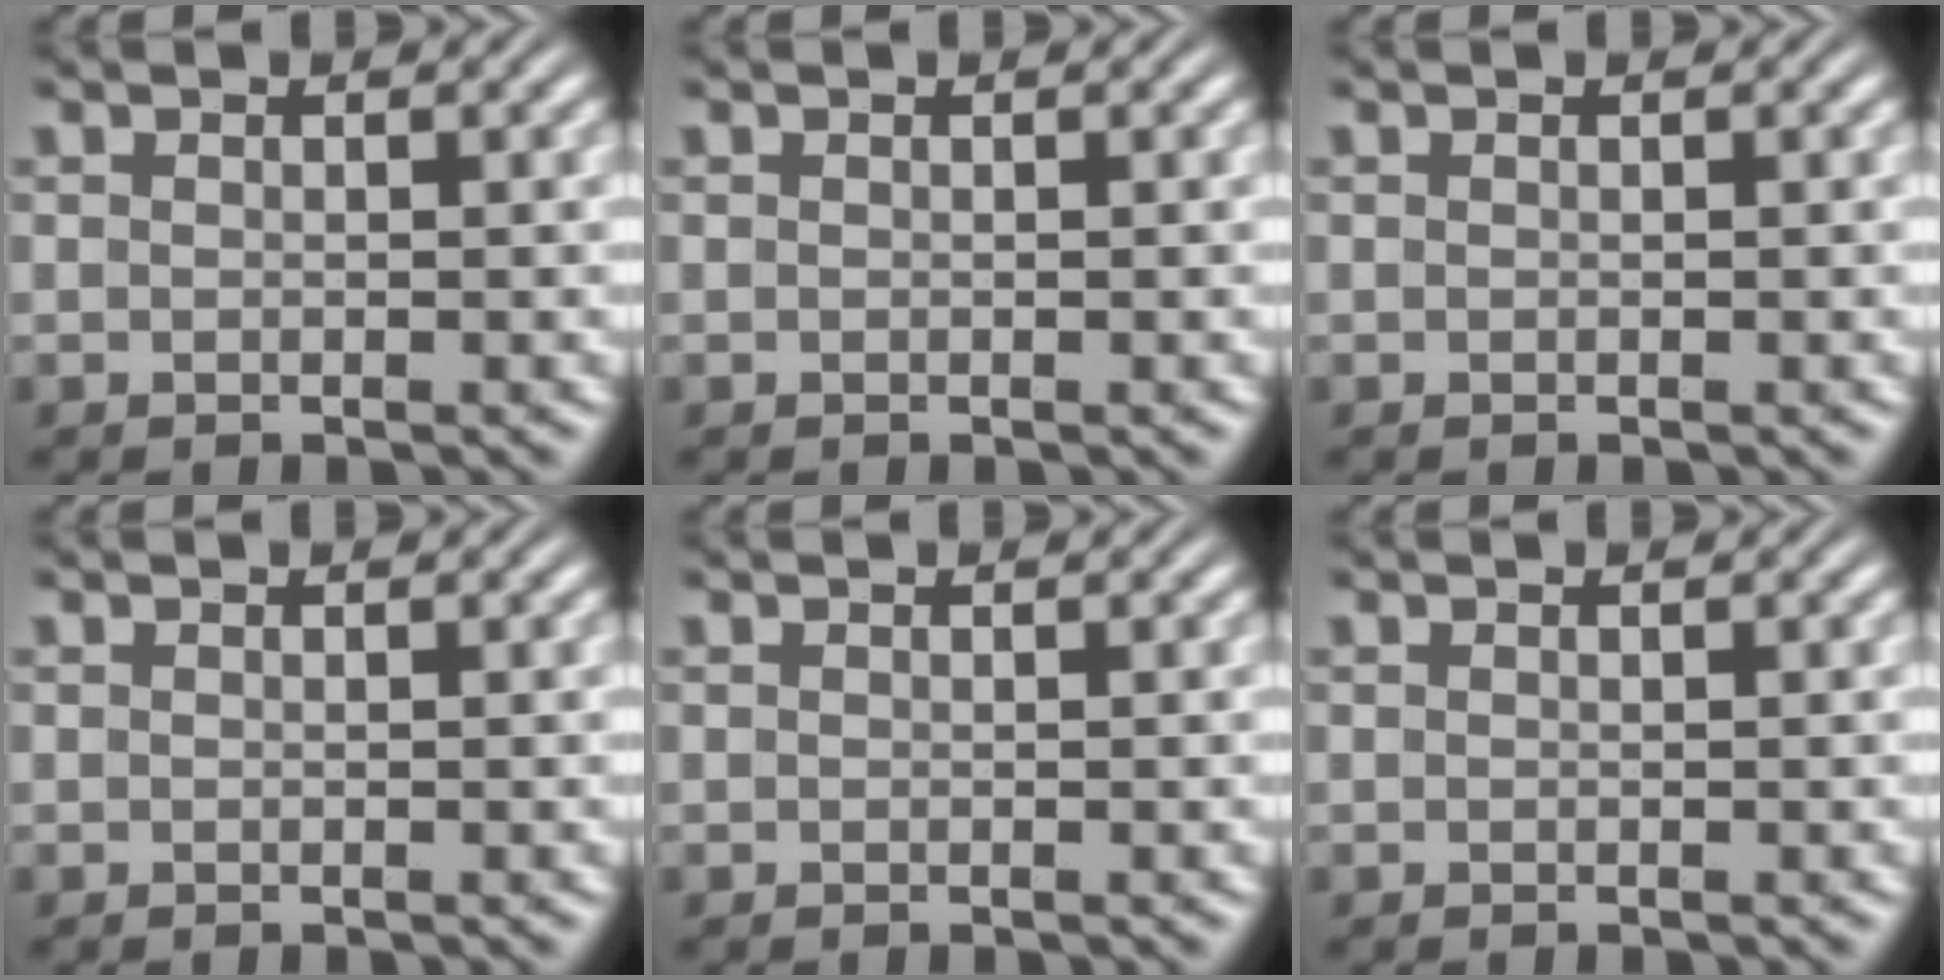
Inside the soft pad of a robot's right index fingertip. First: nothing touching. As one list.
[{"total": 0.0}, {"total": 0.0}, {"total": 0.0}, {"total": 0.0}, {"total": 0.0}]